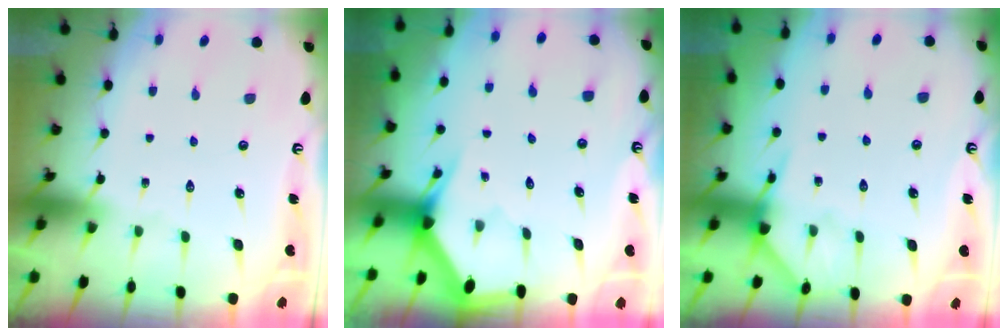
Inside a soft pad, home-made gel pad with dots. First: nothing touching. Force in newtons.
{"total": 3.2, "press": 3.2, "slide": 0.1}
{"total": 6.2, "press": 6.2, "slide": 0.5}